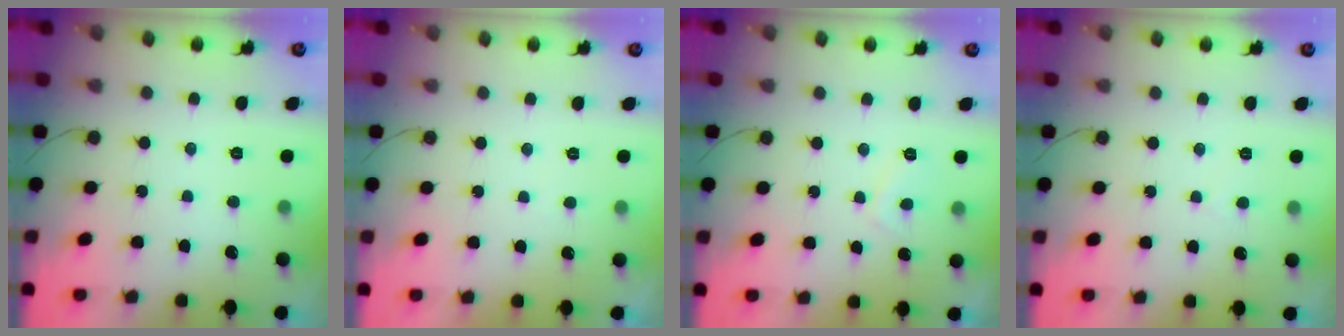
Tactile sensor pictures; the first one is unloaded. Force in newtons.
{"total": 1.2, "press": 1.1, "slide": 0.4}
{"total": 2.4, "press": 2.3, "slide": 0.6}
{"total": 2.7, "press": 2.7, "slide": 0.2}